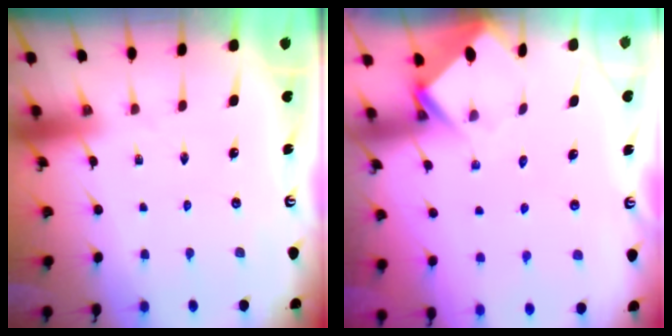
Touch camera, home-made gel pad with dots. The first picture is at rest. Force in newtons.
{"total": 3.7, "press": 3.7, "slide": 0.2}